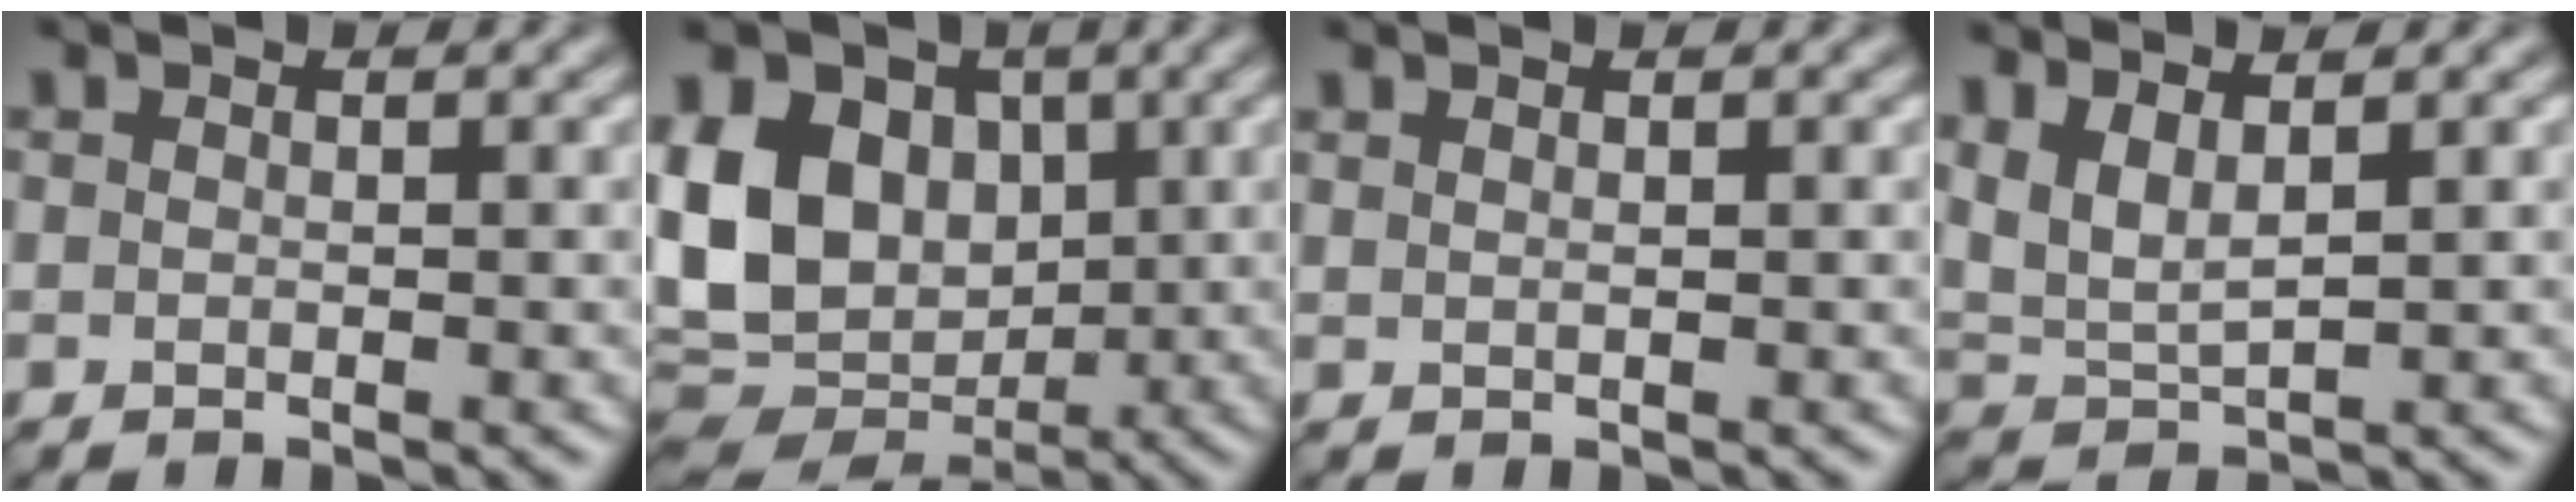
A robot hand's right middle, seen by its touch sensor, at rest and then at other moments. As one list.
[{"total": 14.9, "force": [2.3, 11.5, 9.2], "torque": [-0.187, 0.020, 0.035]}, {"total": 0.6, "force": [0.5, 0.1, 0.3], "torque": [-0.004, 0.001, 0.010]}, {"total": 3.8, "force": [2.2, 1.4, 2.8], "torque": [-0.073, -0.001, 0.049]}]